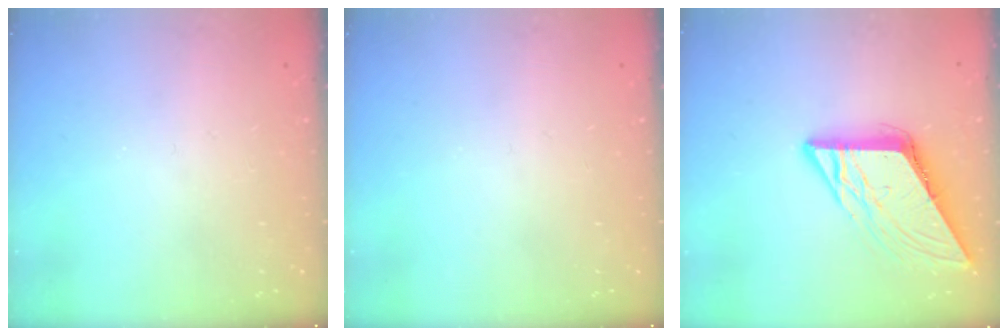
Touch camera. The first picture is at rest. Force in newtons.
{"total": 0.0}
{"total": 8.8, "press": 8.8, "slide": 0.9}